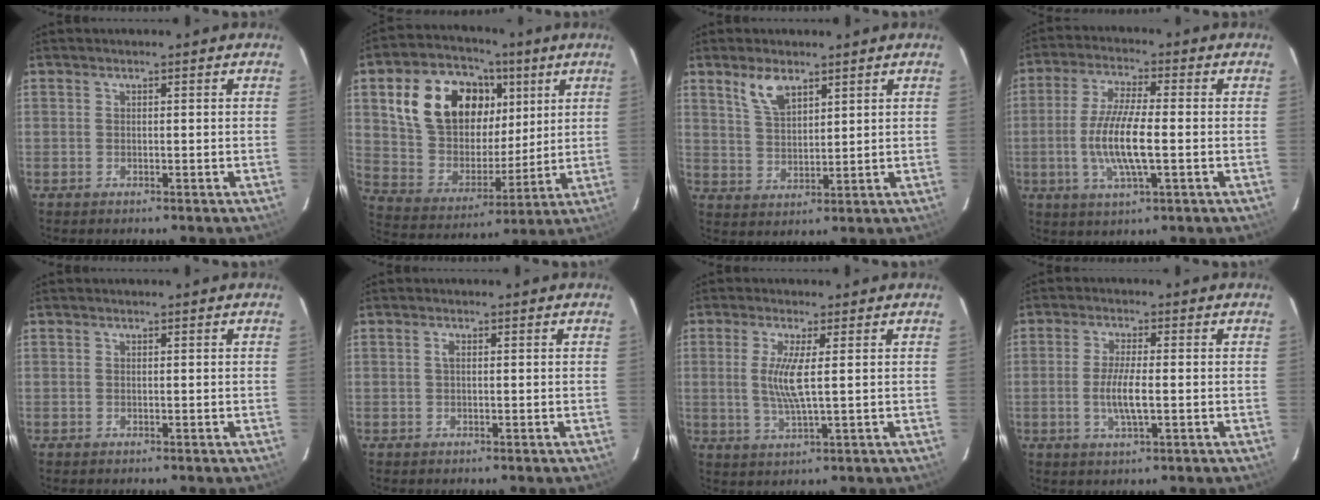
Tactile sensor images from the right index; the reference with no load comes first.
{"total": 20.9, "force": [8.2, 14.1, 13.1], "torque": [-0.266, 0.046, 0.163]}
{"total": 6.0, "force": [3.9, 2.6, 3.7], "torque": [-0.069, 0.005, 0.081]}
{"total": 10.5, "force": [-1.8, 2.2, 10.1], "torque": [-0.201, -0.007, -0.035]}
{"total": 0.0}
{"total": 0.8, "force": [0.1, 0.3, 0.8], "torque": [-0.016, 0.003, 0.000]}
{"total": 5.8, "force": [0.7, 0.2, 5.7], "torque": [-0.120, -0.010, 0.012]}
{"total": 5.5, "force": [-1.0, 0.9, 5.3], "torque": [-0.101, -0.008, -0.018]}